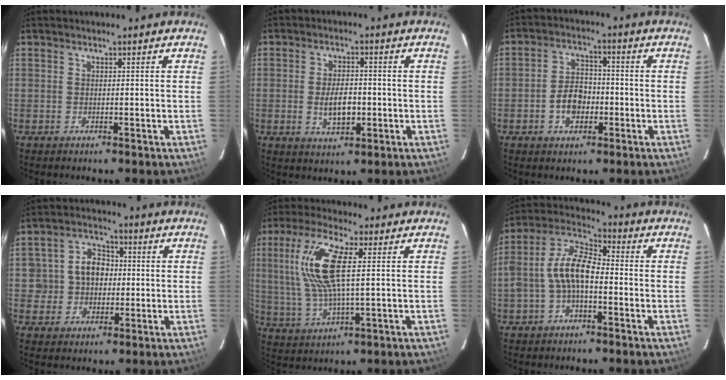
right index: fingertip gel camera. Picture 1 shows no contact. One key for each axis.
{"total": 6.0, "fx": -1.1, "fy": 3.0, "fz": 5.1, "tx": -0.097, "ty": -0.004, "tz": -0.014}
{"total": 6.5, "fx": -2.1, "fy": 4.5, "fz": 4.2, "tx": -0.081, "ty": 0.018, "tz": -0.031}
{"total": 7.4, "fx": 0.0, "fy": 6.7, "fz": 3.2, "tx": -0.060, "ty": 0.030, "tz": 0.004}
{"total": 13.3, "fx": 2.9, "fy": 3.8, "fz": 12.4, "tx": -0.257, "ty": 0.008, "tz": 0.063}
{"total": 9.6, "fx": -2.1, "fy": 4.7, "fz": 8.1, "tx": -0.173, "ty": 0.021, "tz": -0.040}